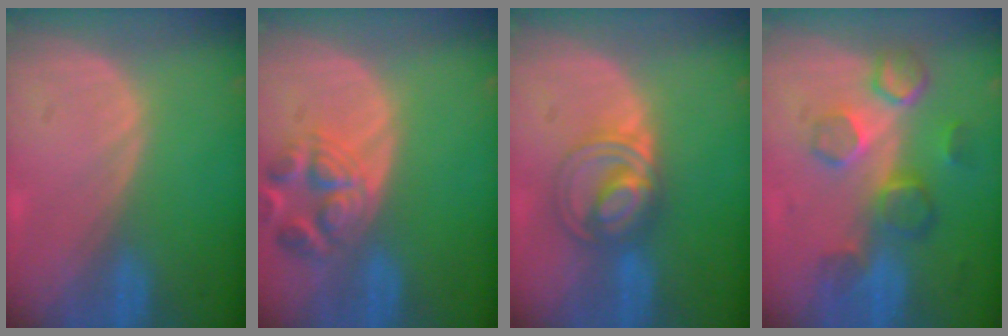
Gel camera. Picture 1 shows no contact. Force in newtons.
{"total": 6.9, "press": 6.3, "slide": 2.7}
{"total": 6.3, "press": 6.3, "slide": 0.1}
{"total": 8.4, "press": 7.6, "slide": 3.6}